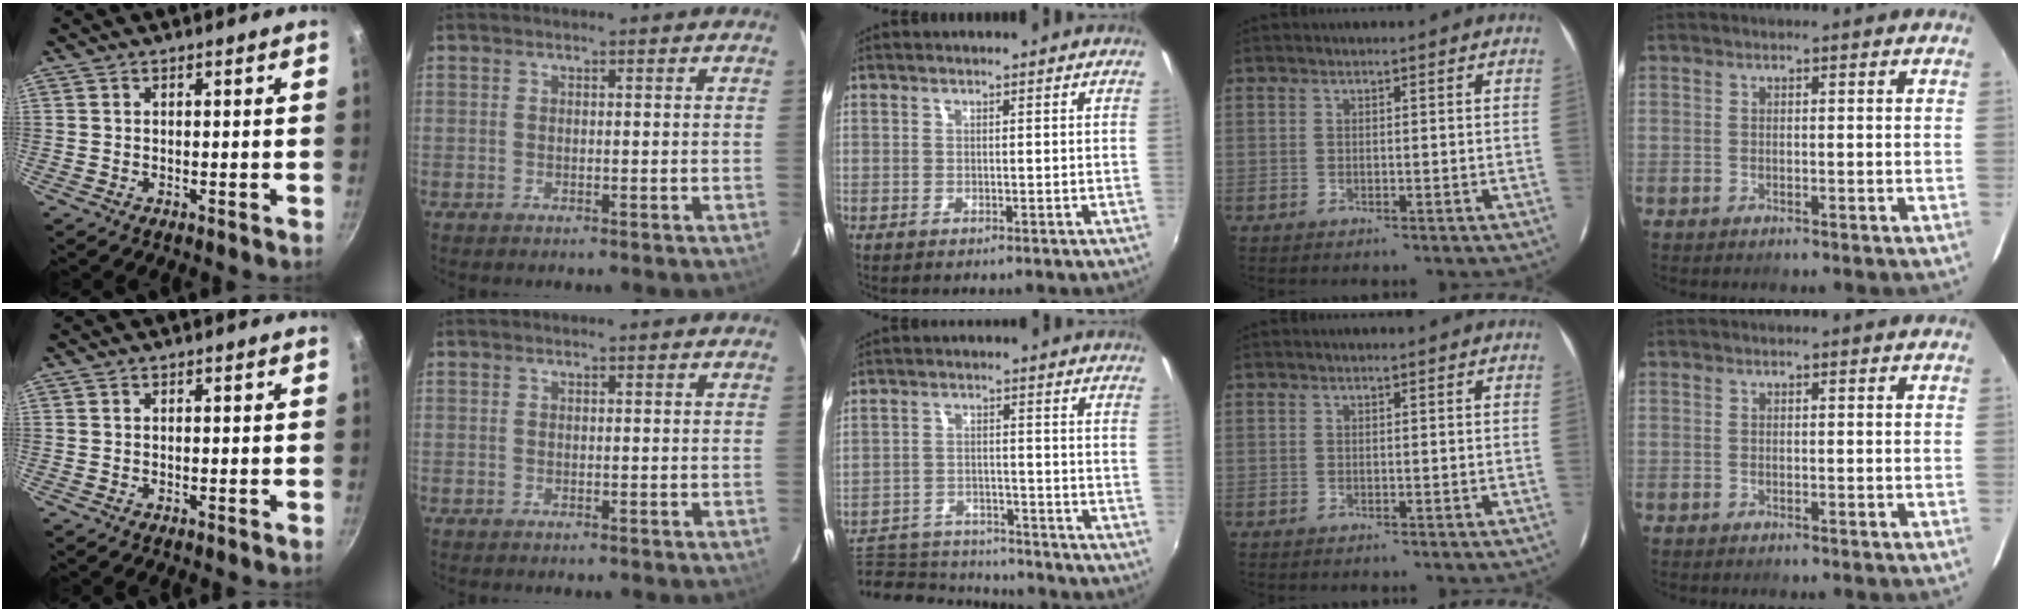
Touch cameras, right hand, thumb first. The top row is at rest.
{"middle": {"total": 12.8, "force": [-11.7, 4.0, 3.2], "torque": [-0.088, 0.010, -0.174]}}